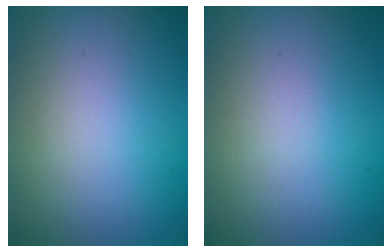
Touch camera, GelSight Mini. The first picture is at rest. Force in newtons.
{"total": 0.0}